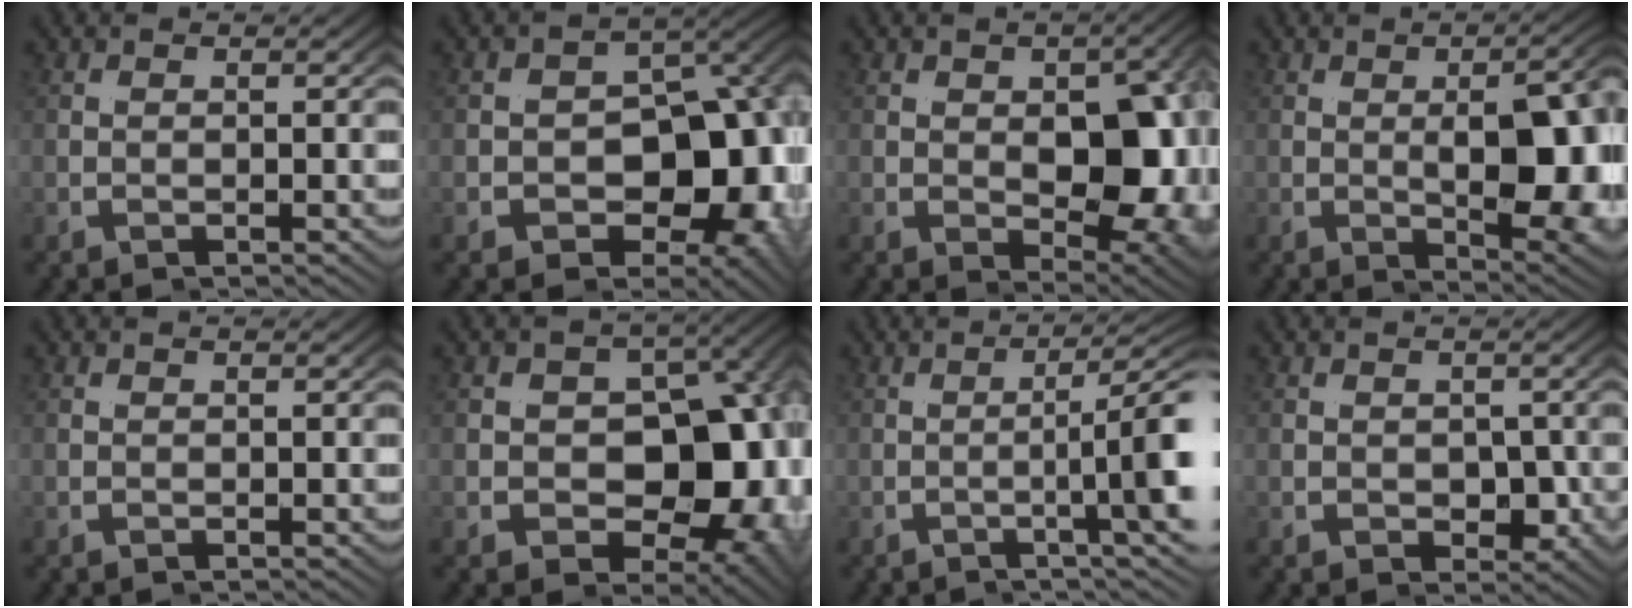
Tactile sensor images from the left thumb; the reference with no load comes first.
{"total": 14.9, "force": [-2.2, 9.4, 11.3], "torque": [-0.168, -0.036, -0.010]}
{"total": 9.8, "force": [0.1, 4.8, 8.5], "torque": [-0.115, -0.013, 0.016]}
{"total": 10.0, "force": [-0.9, 2.2, 9.7], "torque": [-0.113, 0.010, -0.009]}
{"total": 0.0}
{"total": 16.2, "force": [-0.7, 10.6, 12.3], "torque": [-0.169, -0.024, 0.002]}
{"total": 6.6, "force": [-0.5, -2.7, 6.0], "torque": [-0.063, 0.045, -0.029]}
{"total": 3.7, "force": [-0.1, 2.6, 2.6], "torque": [-0.038, -0.008, 0.004]}